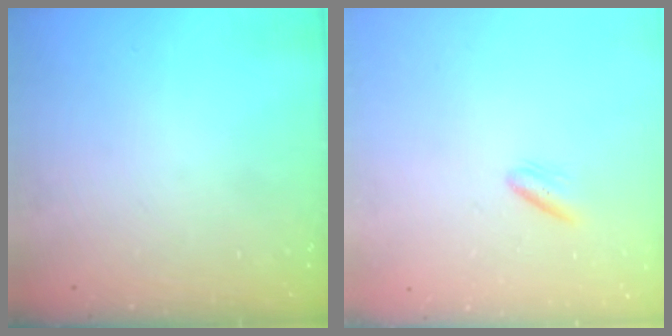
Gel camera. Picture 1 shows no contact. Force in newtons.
{"total": 2.9, "press": 2.7, "slide": 1.1}